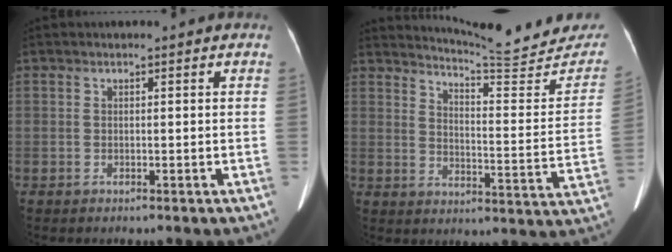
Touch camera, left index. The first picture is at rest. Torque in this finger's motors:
{"motor_torque": [0.72, -1.42, -0.07, -0.02]}